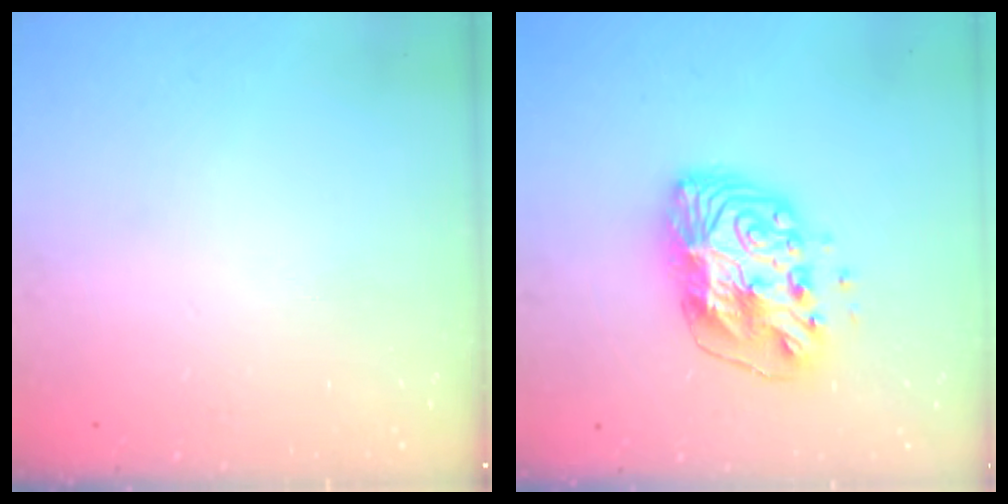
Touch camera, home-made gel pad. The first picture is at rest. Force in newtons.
{"total": 13.6, "press": 13.5, "slide": 1.4}